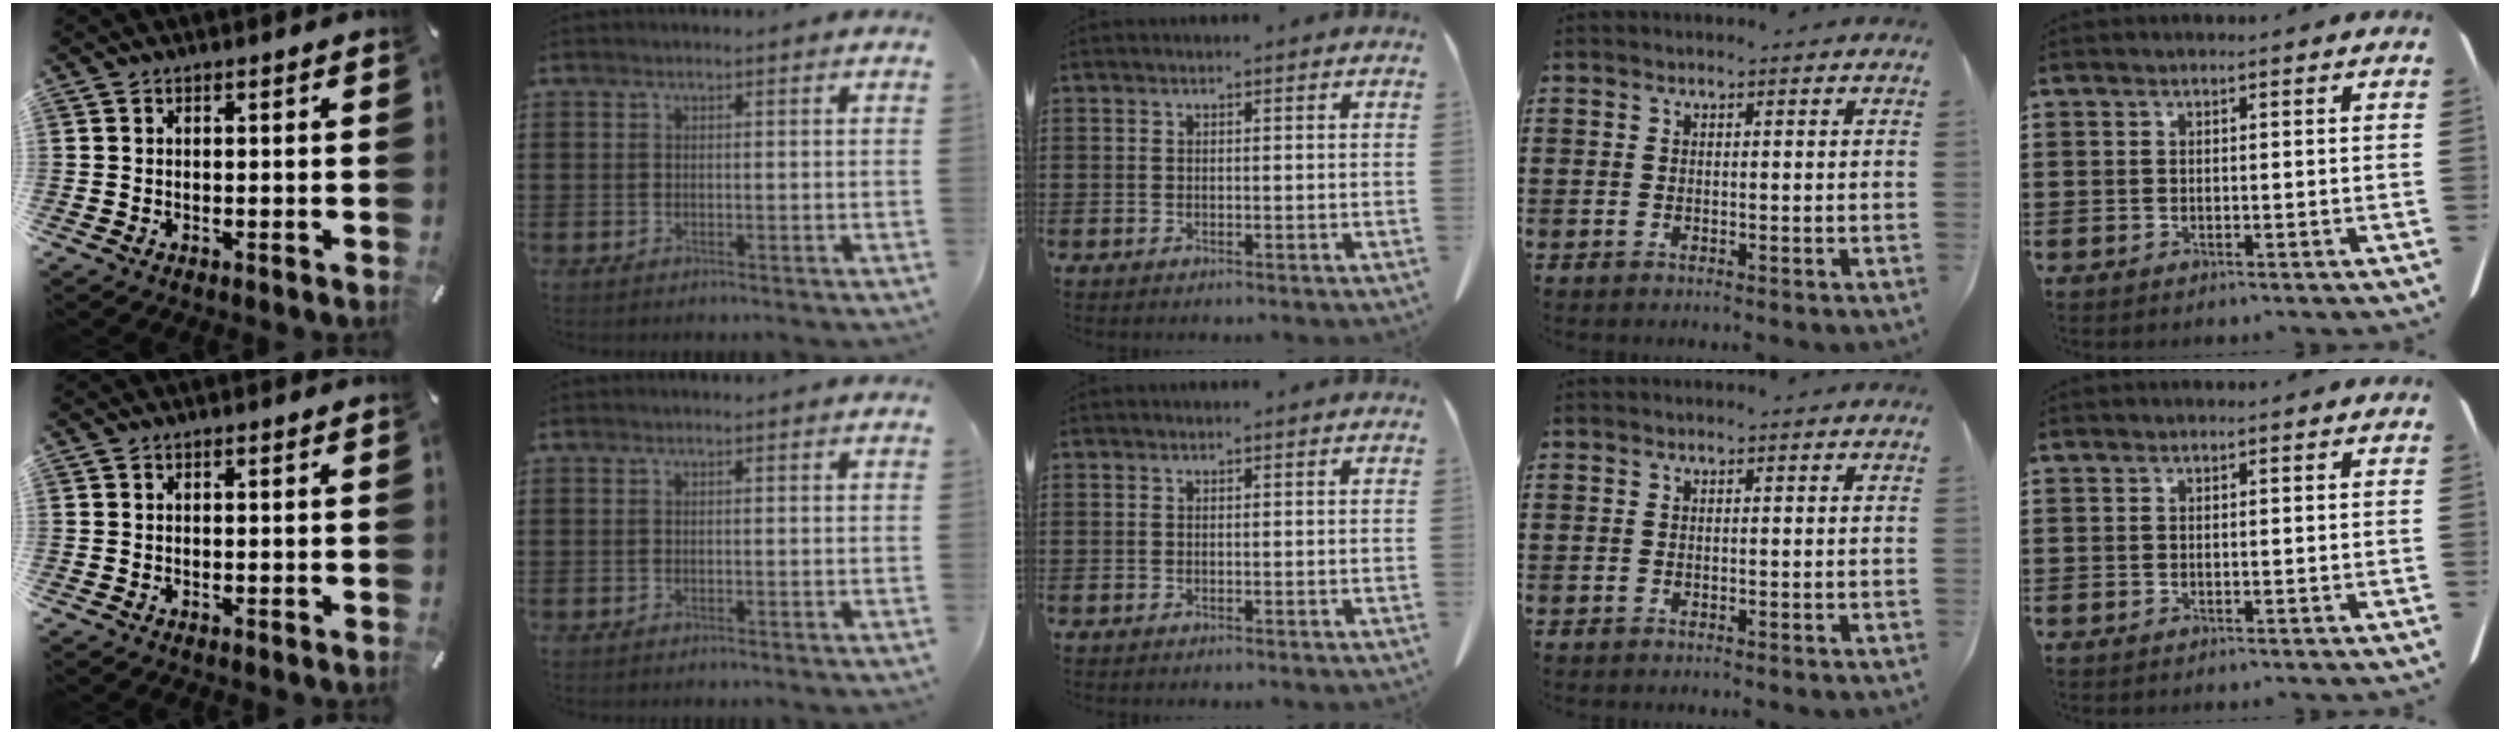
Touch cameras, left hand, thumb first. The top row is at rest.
{}